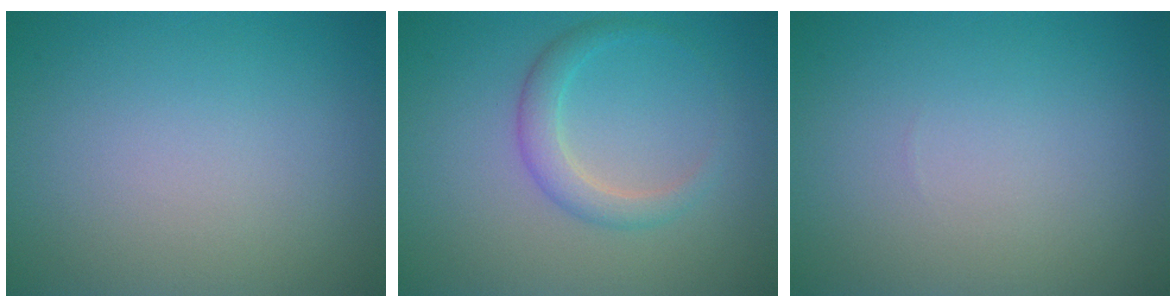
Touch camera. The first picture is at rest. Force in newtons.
{"total": 2.4, "press": 2.4, "slide": 0.1}
{"total": 0.0}